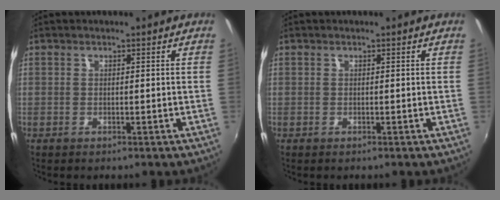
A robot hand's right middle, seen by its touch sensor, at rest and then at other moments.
{"total": 0.0}